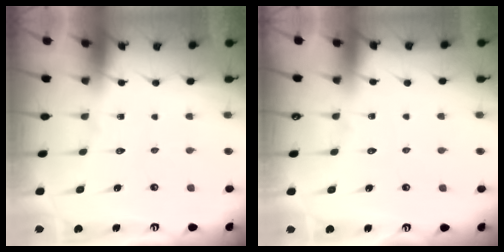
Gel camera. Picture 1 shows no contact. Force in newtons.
{"total": 4.0, "press": 3.9, "slide": 0.6}